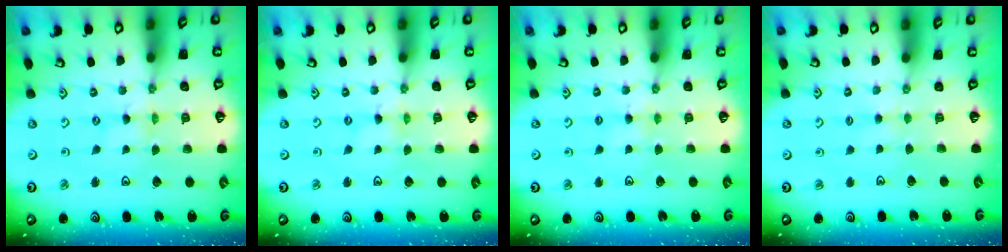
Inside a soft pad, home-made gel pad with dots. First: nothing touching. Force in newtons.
{"total": 1.4, "press": 1.4, "slide": 0.2}
{"total": 3.0, "press": 2.9, "slide": 0.4}
{"total": 2.0, "press": 1.9, "slide": 0.4}